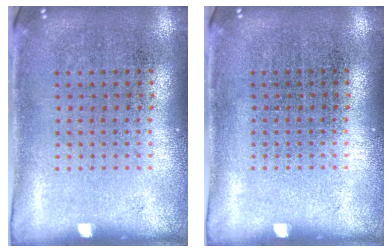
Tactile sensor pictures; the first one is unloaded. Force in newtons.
{"total": 0.0}